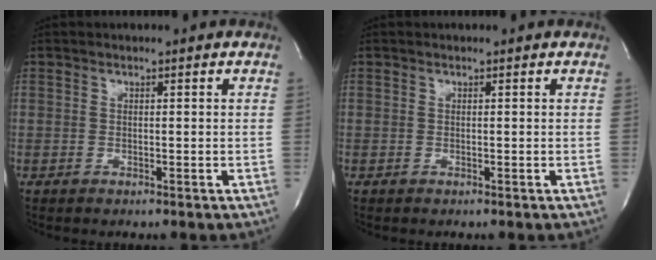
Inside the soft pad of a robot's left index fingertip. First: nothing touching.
{"total": 0.0}